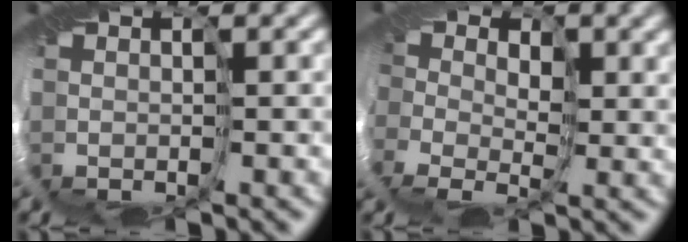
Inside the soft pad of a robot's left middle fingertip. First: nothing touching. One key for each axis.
{"total": 1.7, "fx": -0.3, "fy": 1.6, "fz": 0.6, "tx": 0.010, "ty": -0.021, "tz": -0.018}